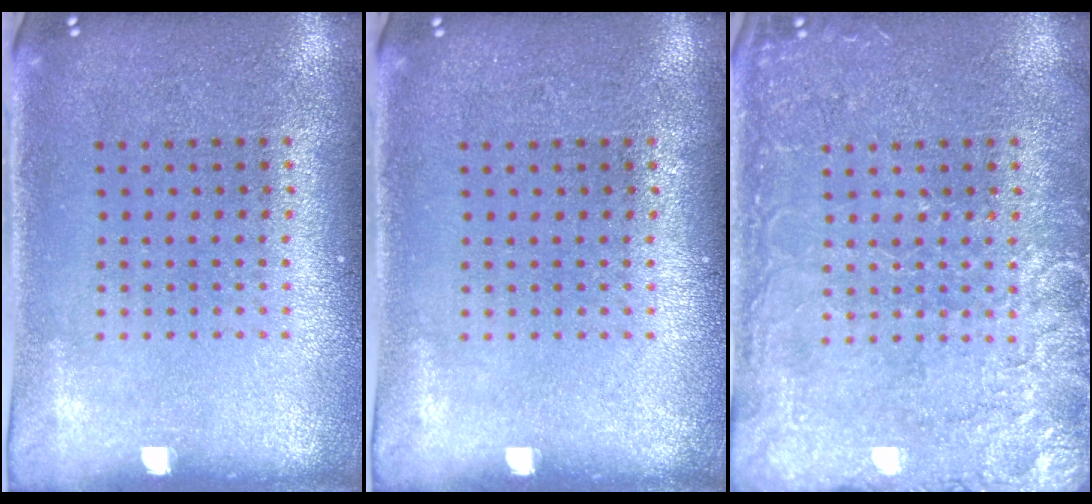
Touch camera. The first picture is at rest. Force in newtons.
{"total": 0.0}
{"total": 4.2, "press": 4.2, "slide": 0.5}